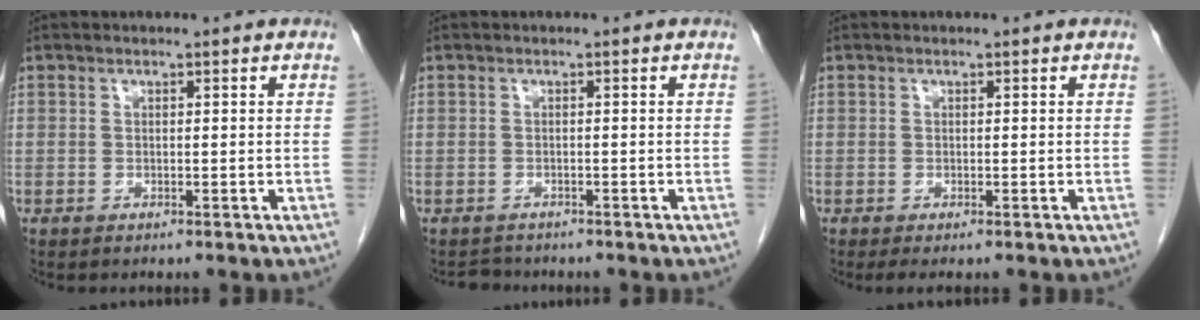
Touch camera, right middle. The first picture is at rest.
{"total": 1.8, "force": [-1.7, 0.6, -0.3], "torque": [-0.001, -0.006, -0.026]}
{"total": 1.9, "force": [-1.5, 0.4, 1.2], "torque": [-0.016, -0.007, -0.019]}